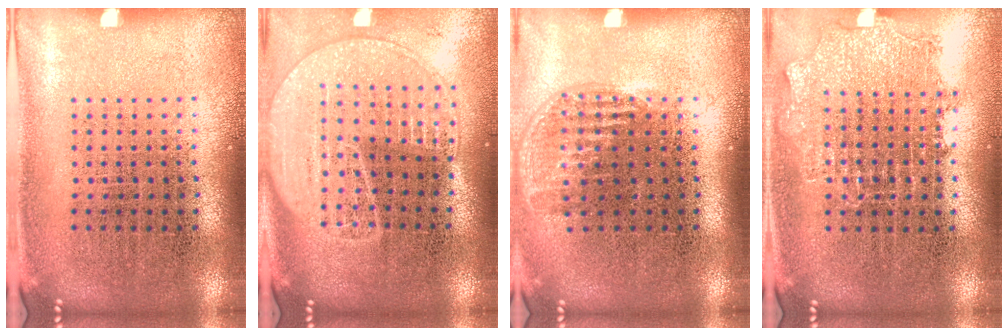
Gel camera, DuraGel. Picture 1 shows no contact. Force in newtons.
{"total": 2.0, "press": 1.8, "slide": 0.8}
{"total": 1.1, "press": 1.0, "slide": 0.6}
{"total": 1.0, "press": 1.0, "slide": 0.2}